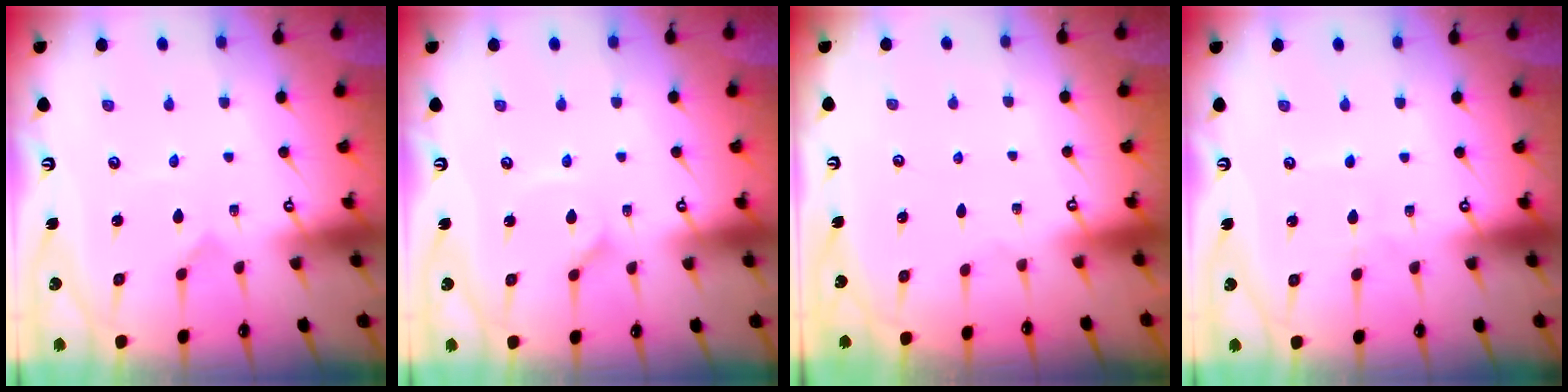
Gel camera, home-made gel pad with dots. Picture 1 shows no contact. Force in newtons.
{"total": 1.9, "press": 1.9, "slide": 0.2}
{"total": 0.0}
{"total": 2.3, "press": 2.3, "slide": 0.3}